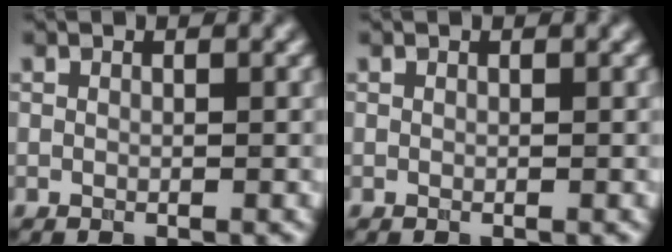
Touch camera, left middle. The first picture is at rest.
{"total": 0.0}